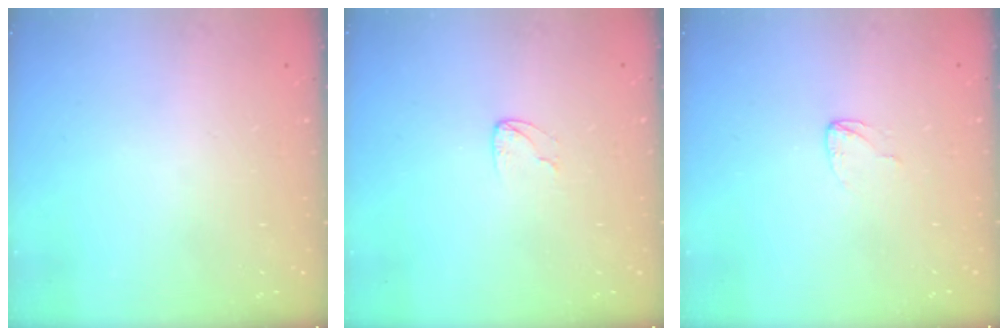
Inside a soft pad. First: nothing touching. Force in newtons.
{"total": 3.5, "press": 3.5, "slide": 0.3}
{"total": 2.6, "press": 2.6, "slide": 0.0}